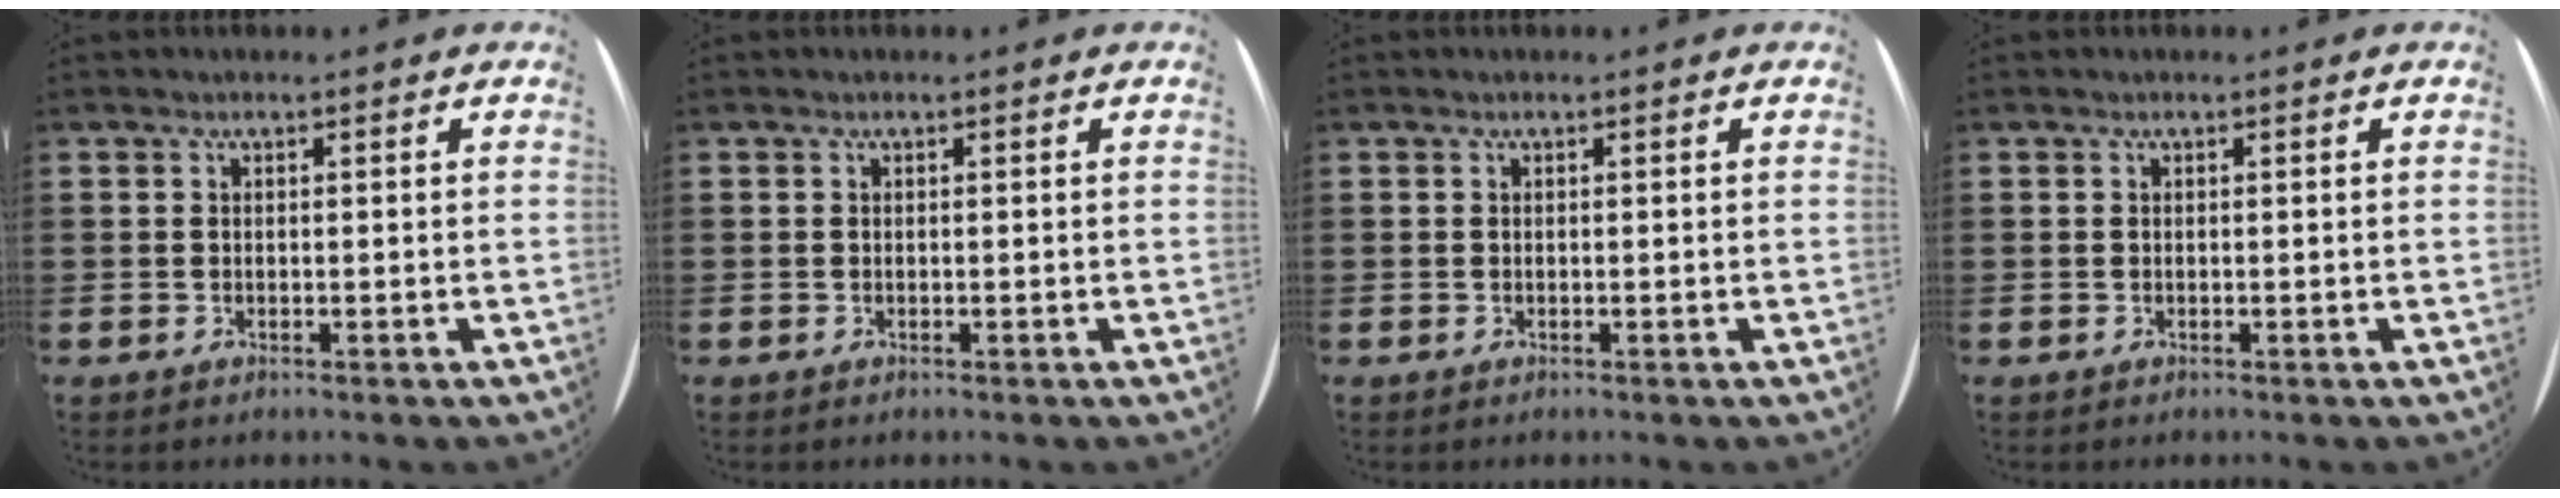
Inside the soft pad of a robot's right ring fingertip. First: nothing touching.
{"total": 0.0}
{"total": 0.0}
{"total": 0.0}